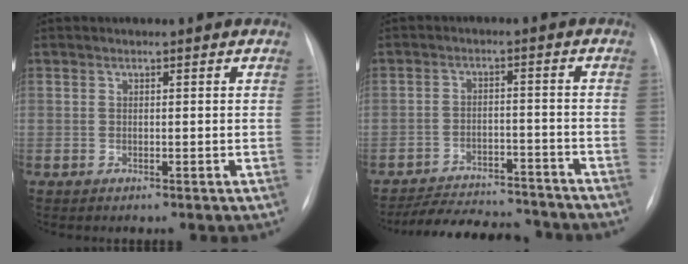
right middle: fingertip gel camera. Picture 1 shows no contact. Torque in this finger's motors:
{"motor_torque": [0.98, -1.16, 0.36, 0.09]}